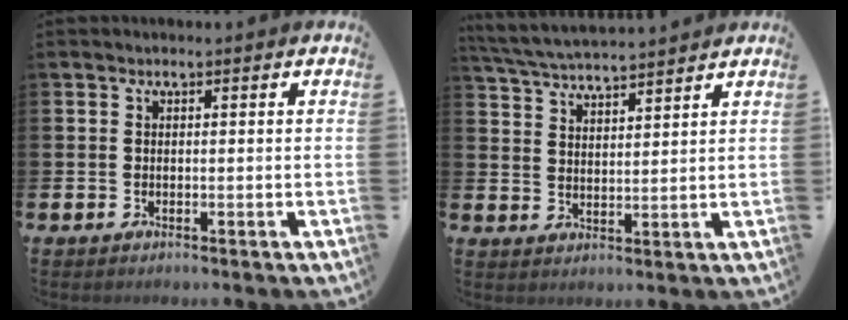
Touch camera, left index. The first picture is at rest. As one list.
[{"total": 4.8, "force": [4.8, 0.1, 0.7], "torque": [-0.031, -0.029, 0.084]}]